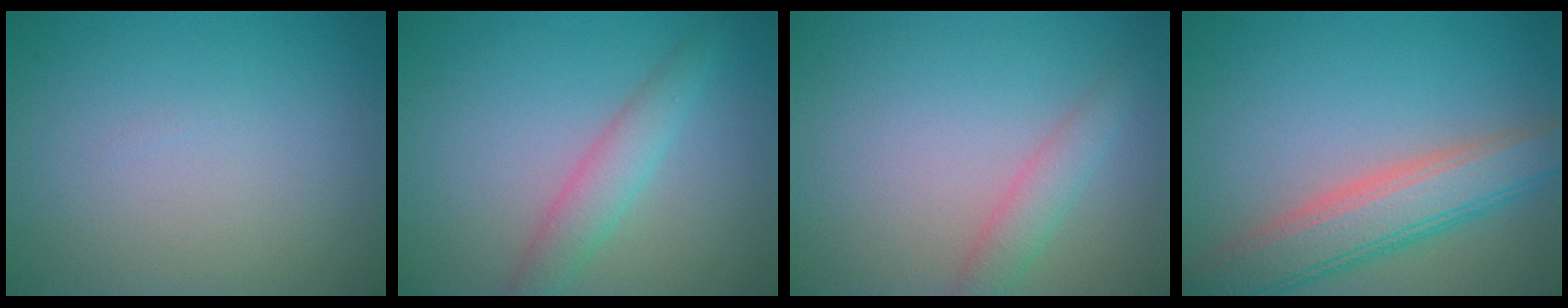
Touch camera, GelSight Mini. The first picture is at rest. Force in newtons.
{"total": 2.9, "press": 2.9, "slide": 0.1}
{"total": 2.4, "press": 2.4, "slide": 0.1}
{"total": 6.4, "press": 6.4, "slide": 0.4}